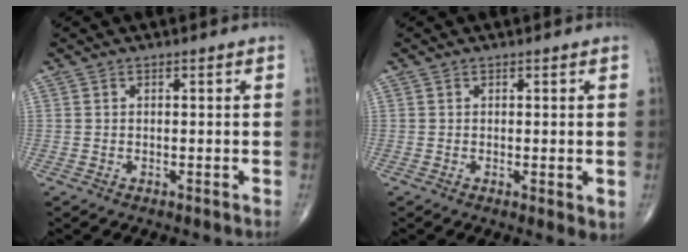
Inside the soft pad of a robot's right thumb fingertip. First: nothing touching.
{"total": 2.1, "force": [0.0, 0.7, 2.0], "torque": [-0.028, -0.010, -0.002]}